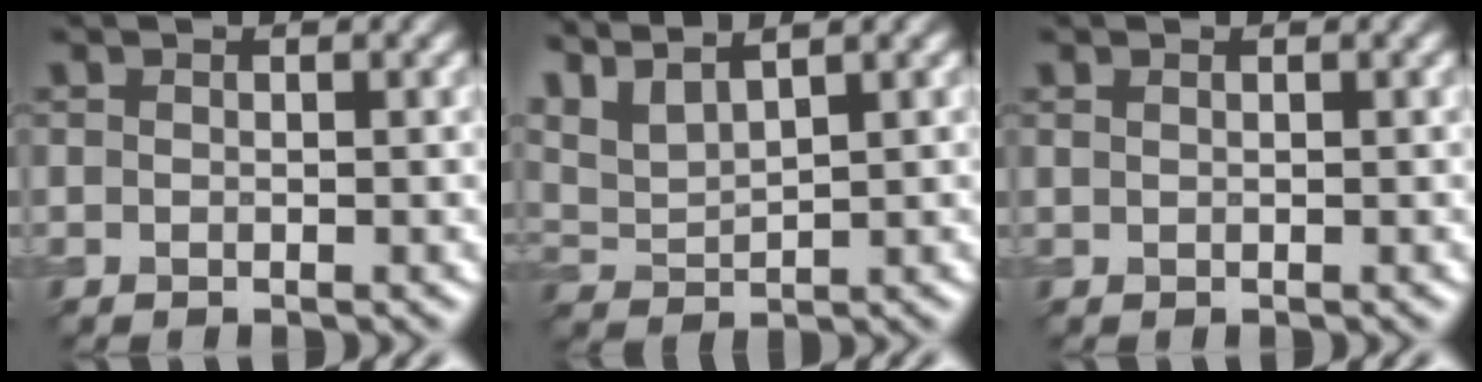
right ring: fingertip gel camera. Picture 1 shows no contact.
{"total": 4.8, "force": [3.8, 1.2, 2.6], "torque": [-0.067, 0.014, 0.076]}
{"total": 0.0}